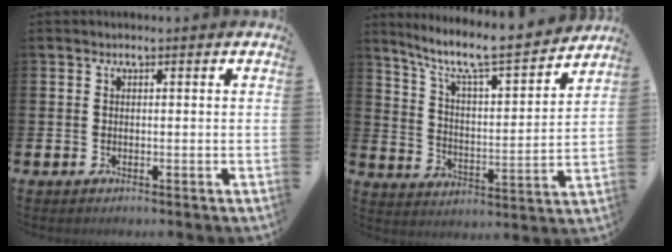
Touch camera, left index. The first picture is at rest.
{"total": 8.9, "force": [7.8, 1.1, 4.1], "torque": [-0.107, -0.056, 0.126]}